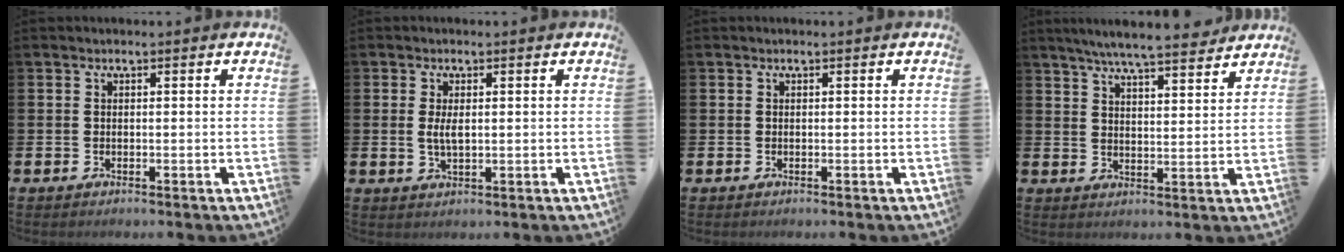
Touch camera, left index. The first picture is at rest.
{"total": 2.6, "force": [0.4, 1.0, 2.4], "torque": [-0.044, 0.002, 0.005]}
{"total": 0.0}
{"total": 6.7, "force": [6.4, 0.2, 2.1], "torque": [-0.042, -0.038, 0.109]}